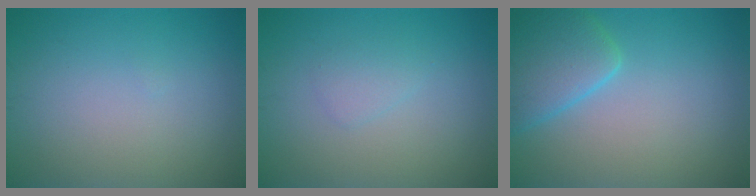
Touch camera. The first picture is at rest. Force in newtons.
{"total": 1.1, "press": 1.1, "slide": 0.1}
{"total": 4.6, "press": 4.6, "slide": 0.4}